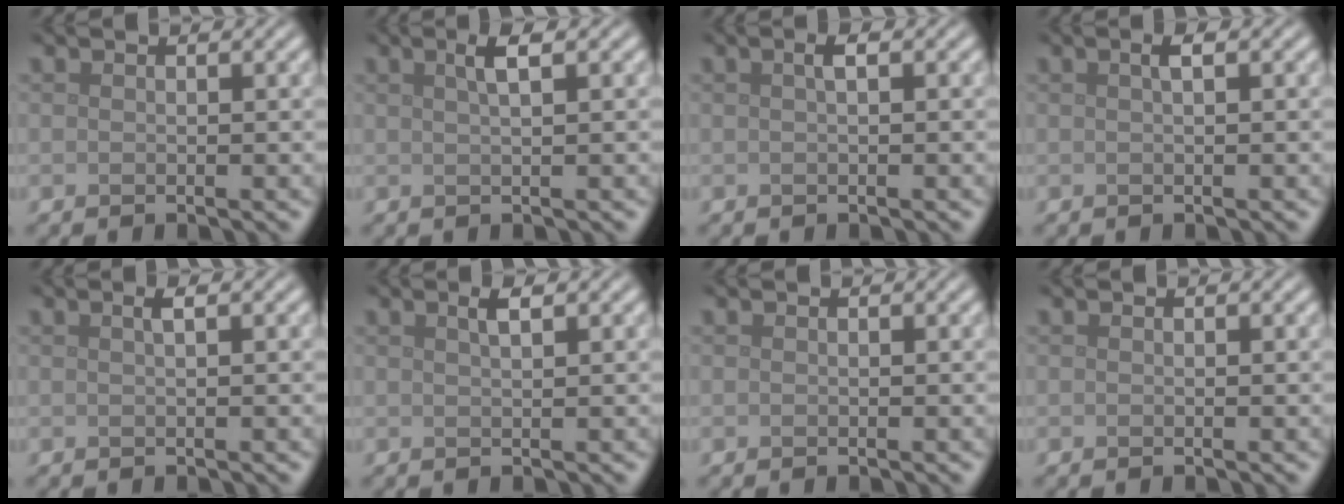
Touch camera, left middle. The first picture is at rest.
{"total": 2.3, "force": [0.9, 0.6, 2.0], "torque": [-0.025, 0.008, 0.012]}
{"total": 1.1, "force": [0.3, 0.2, 1.0], "torque": [-0.018, 0.007, 0.005]}
{"total": 1.1, "force": [0.3, 0.3, 1.0], "torque": [-0.017, 0.007, 0.006]}
{"total": 1.1, "force": [0.4, 0.3, 1.0], "torque": [-0.013, 0.006, 0.006]}
{"total": 1.5, "force": [0.8, 0.4, 1.3], "torque": [-0.017, 0.006, 0.012]}
{"total": 0.0}
{"total": 0.0}